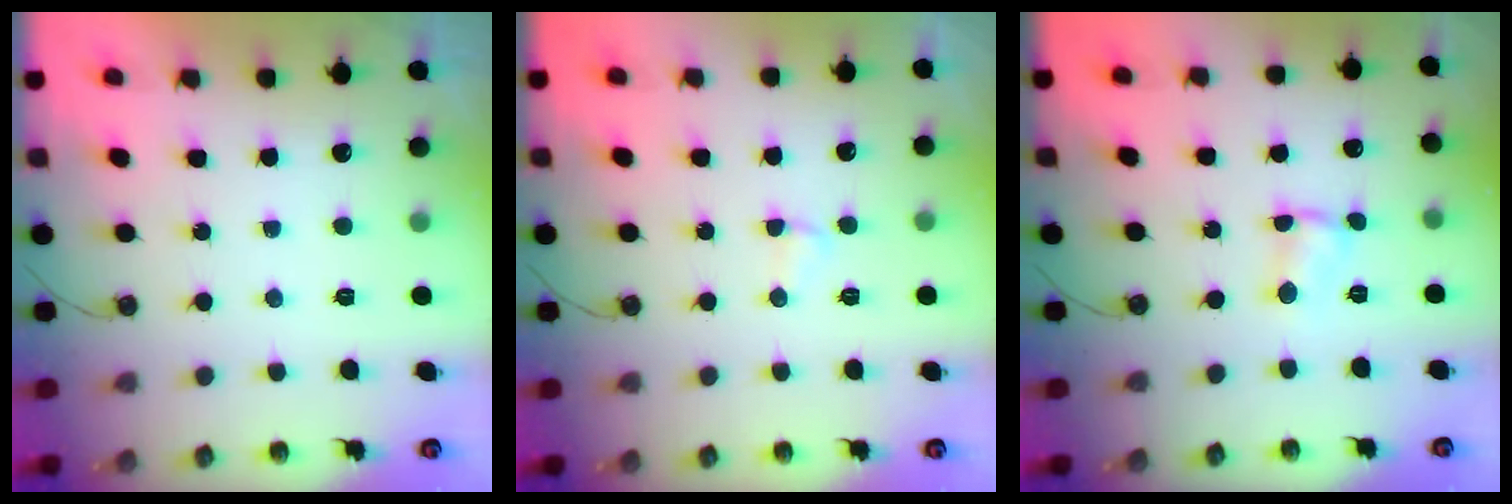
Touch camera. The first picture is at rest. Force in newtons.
{"total": 2.5, "press": 2.5, "slide": 0.7}
{"total": 1.8, "press": 1.8, "slide": 0.3}